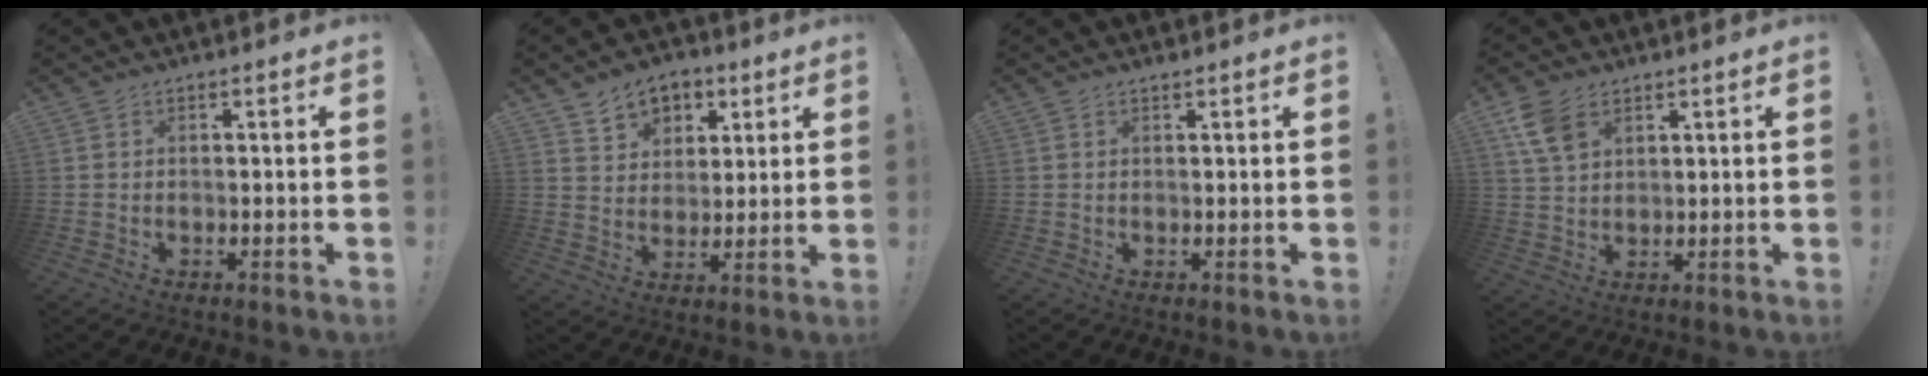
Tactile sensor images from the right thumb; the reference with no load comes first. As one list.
[{"total": 8.3, "force": [4.7, 6.5, 2.2], "torque": [-0.028, -0.033, 0.092]}, {"total": 0.7, "force": [0.7, 0.1, 0.2], "torque": [0.000, -0.002, 0.013]}, {"total": 8.2, "force": [4.3, 5.1, 4.7], "torque": [-0.093, -0.009, 0.087]}]